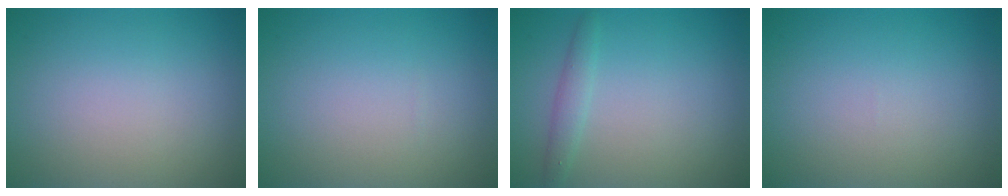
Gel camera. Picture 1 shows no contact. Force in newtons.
{"total": 0.0}
{"total": 1.5, "press": 1.5, "slide": 0.0}
{"total": 0.0}